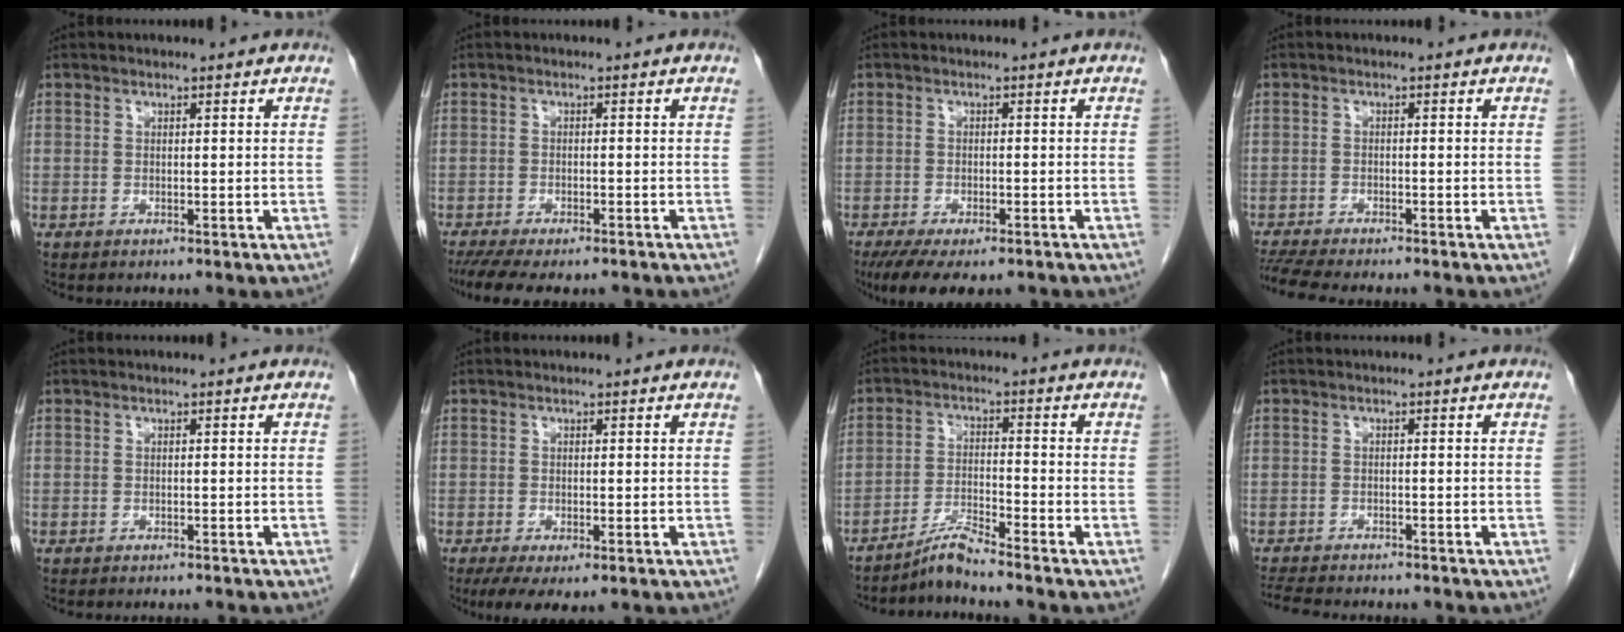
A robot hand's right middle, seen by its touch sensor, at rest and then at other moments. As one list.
[{"total": 10.9, "force": [-9.0, 2.9, 5.4], "torque": [-0.094, -0.011, -0.129]}, {"total": 9.9, "force": [-7.6, 3.1, 5.6], "torque": [-0.086, -0.013, -0.113]}, {"total": 8.4, "force": [-7.5, 0.8, 3.8], "torque": [-0.064, -0.012, -0.118]}, {"total": 3.7, "force": [-3.5, 0.3, 1.3], "torque": [-0.013, -0.005, -0.044]}, {"total": 5.1, "force": [-3.2, 1.5, 3.7], "torque": [-0.061, -0.016, -0.050]}, {"total": 4.5, "force": [-4.1, -1.3, 1.2], "torque": [-0.027, -0.021, -0.082]}, {"total": 9.3, "force": [-8.4, 1.7, 3.5], "torque": [-0.064, -0.013, -0.125]}]